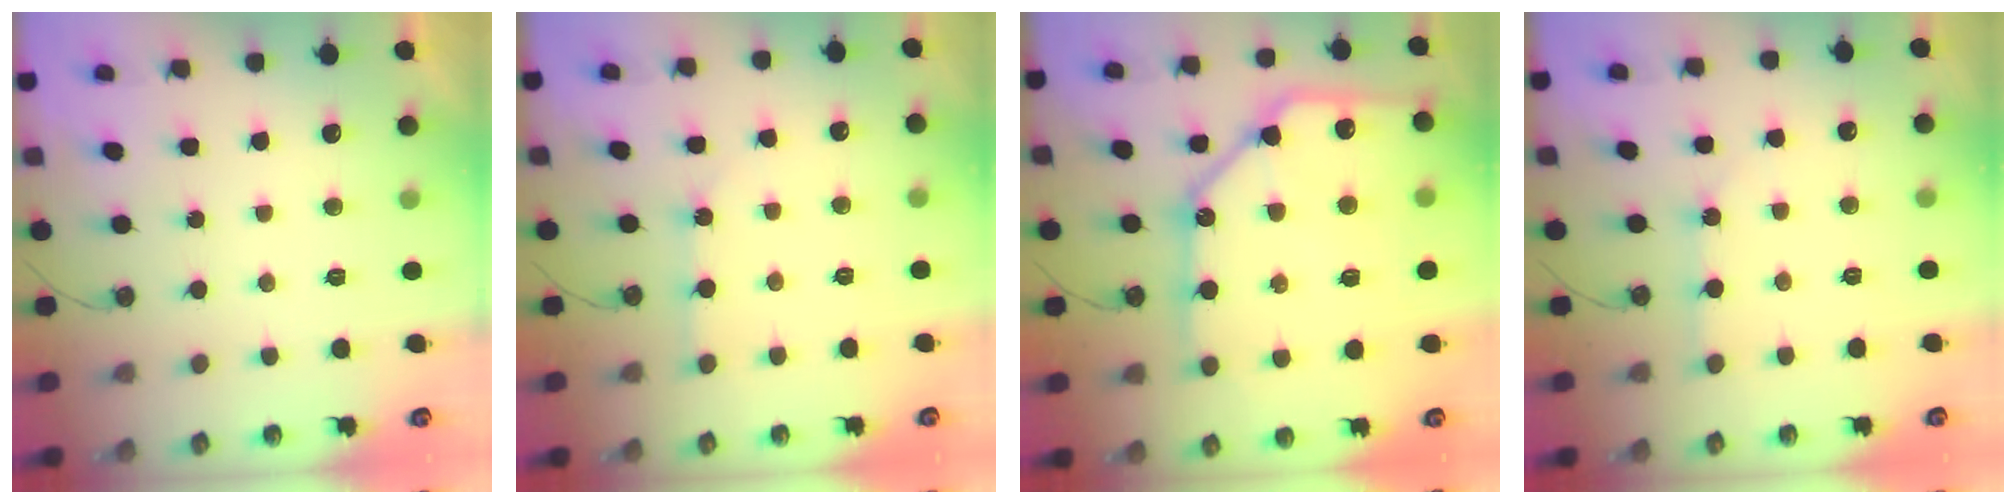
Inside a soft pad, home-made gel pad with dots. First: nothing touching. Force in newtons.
{"total": 2.4, "press": 2.4, "slide": 0.3}
{"total": 22.6, "press": 22.5, "slide": 2.6}
{"total": 2.5, "press": 2.5, "slide": 0.3}